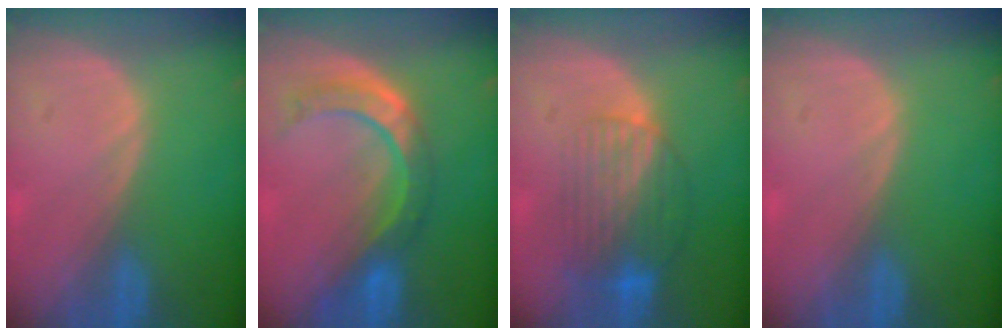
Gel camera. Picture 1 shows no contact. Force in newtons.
{"total": 8.2, "press": 7.2, "slide": 3.9}
{"total": 8.5, "press": 7.2, "slide": 4.5}
{"total": 0.0}